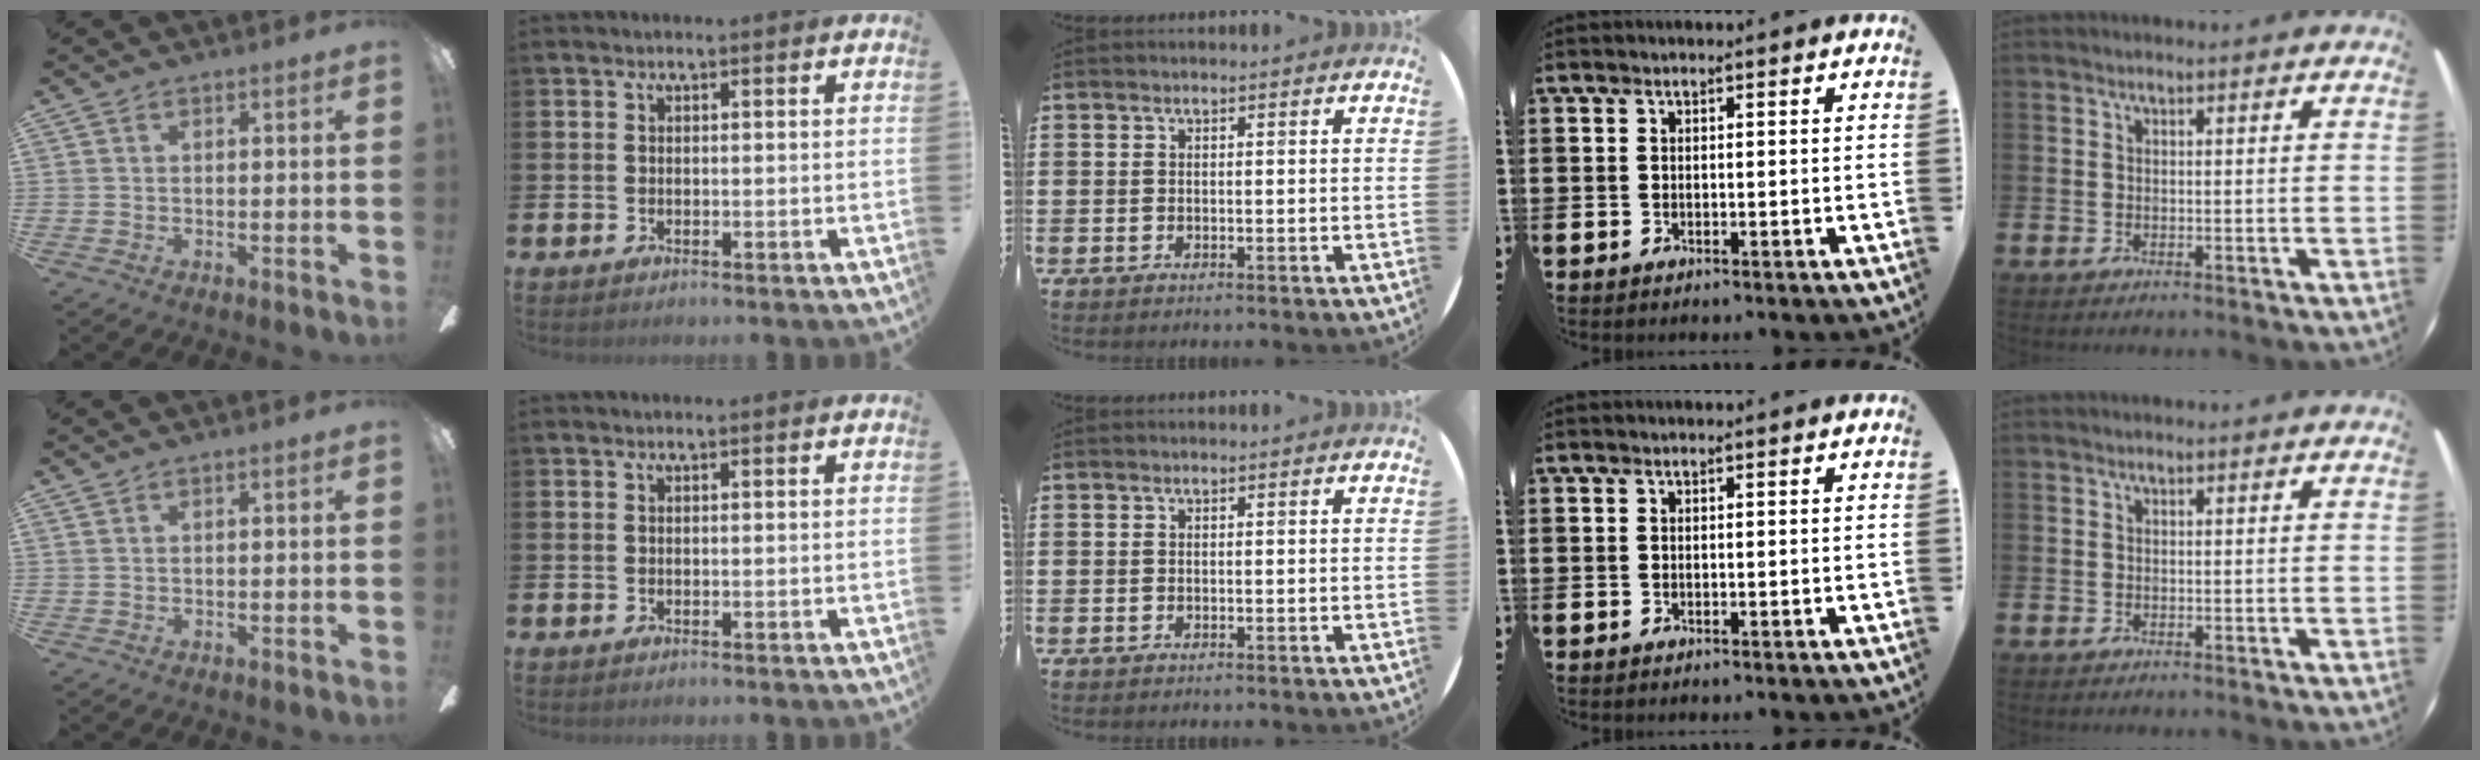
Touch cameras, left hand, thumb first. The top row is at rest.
{"thumb": {"total": 0.8, "force": [0.7, 0.4, 0.2], "torque": [-0.005, 0.001, 0.013]}}